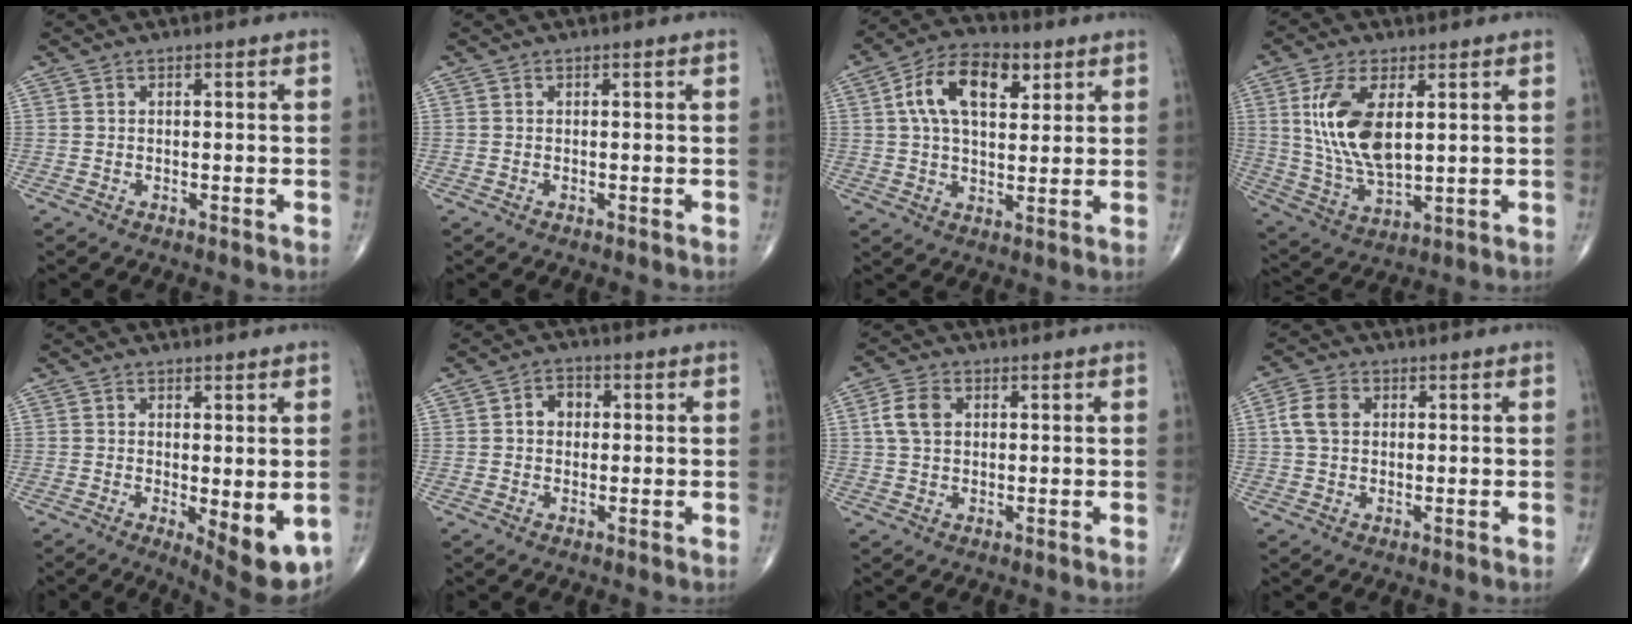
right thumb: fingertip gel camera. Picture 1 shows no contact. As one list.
[{"total": 0.0}, {"total": 13.3, "force": [4.5, 7.4, 10.0], "torque": [-0.160, 0.005, 0.072]}, {"total": 13.8, "force": [3.3, 6.6, 11.7], "torque": [-0.234, -0.019, 0.074]}, {"total": 8.7, "force": [-1.7, 2.9, 8.0], "torque": [-0.100, -0.023, -0.016]}, {"total": 3.8, "force": [0.4, 3.0, 2.2], "torque": [-0.017, 0.012, 0.001]}, {"total": 5.2, "force": [1.2, 3.6, 3.5], "torque": [-0.072, 0.005, 0.021]}, {"total": 5.0, "force": [0.9, 3.6, 3.3], "torque": [-0.069, 0.009, 0.013]}]